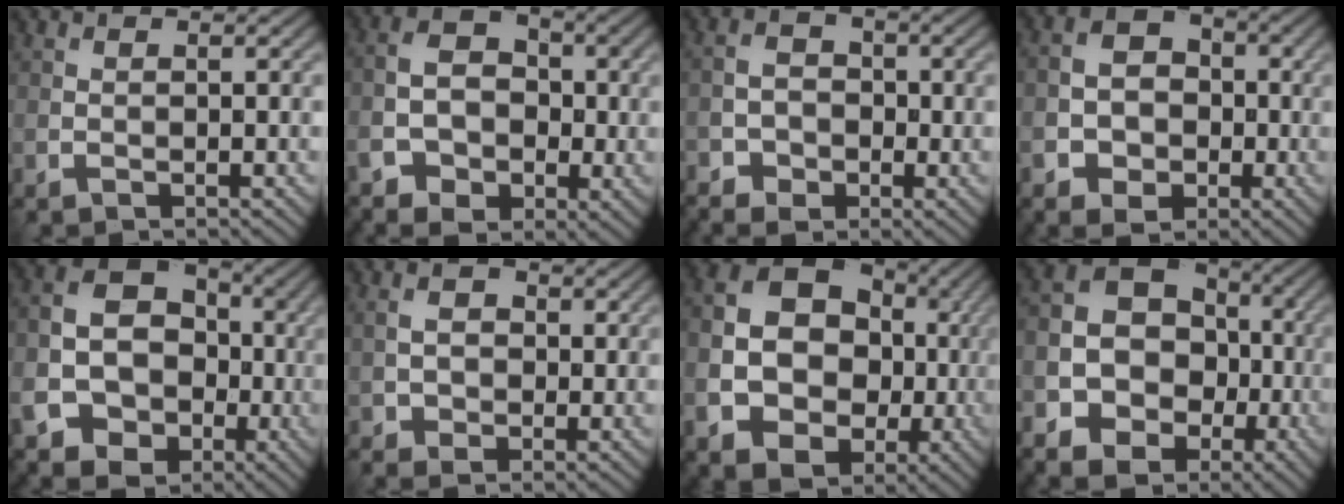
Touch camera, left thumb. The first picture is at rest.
{"total": 6.4, "force": [-2.6, 4.3, 3.9], "torque": [-0.078, -0.006, -0.047]}
{"total": 3.8, "force": [-2.3, 2.7, 1.3], "torque": [-0.024, 0.001, -0.046]}
{"total": 6.6, "force": [-2.3, 5.2, 3.4], "torque": [-0.063, -0.009, -0.045]}
{"total": 11.9, "force": [-3.6, 9.5, 6.1], "torque": [-0.136, -0.027, -0.076]}
{"total": 4.2, "force": [0.4, 2.9, 2.9], "torque": [-0.065, 0.000, 0.013]}
{"total": 17.1, "force": [-2.1, 14.1, 9.5], "torque": [-0.205, -0.030, -0.030]}
{"total": 14.1, "force": [-5.2, 11.3, 6.8], "torque": [-0.149, -0.020, -0.094]}